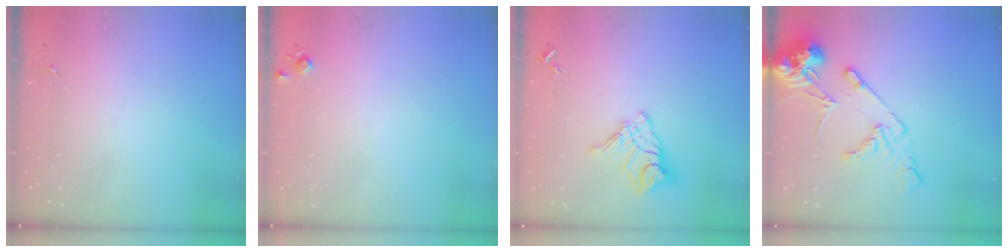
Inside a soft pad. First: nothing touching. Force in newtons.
{"total": 5.1, "press": 5.1, "slide": 0.7}
{"total": 12.6, "press": 12.5, "slide": 1.3}
{"total": 13.7, "press": 13.5, "slide": 2.3}